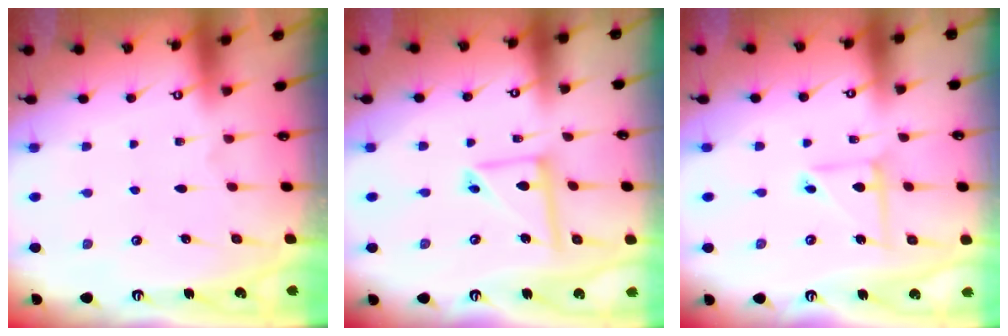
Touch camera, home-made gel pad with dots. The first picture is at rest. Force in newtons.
{"total": 9.2, "press": 9.2, "slide": 0.7}
{"total": 6.6, "press": 6.6, "slide": 0.5}